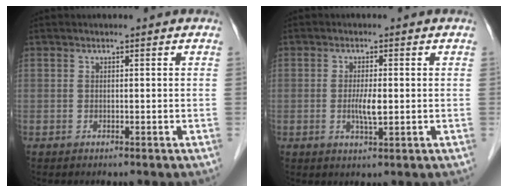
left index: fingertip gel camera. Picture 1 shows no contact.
{"total": 3.1, "force": [-0.3, 0.6, 3.1], "torque": [-0.063, -0.005, -0.004]}